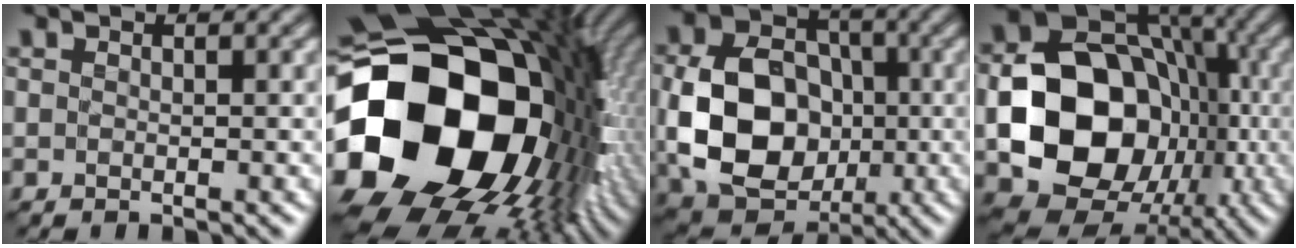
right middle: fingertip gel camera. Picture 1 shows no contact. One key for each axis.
{"total": 21.8, "fx": -2.6, "fy": 16.5, "fz": 14.0, "tx": -0.325, "ty": -0.042, "tz": -0.023}
{"total": 10.8, "fx": -1.4, "fy": 8.3, "fz": 6.8, "tx": -0.139, "ty": -0.003, "tz": -0.022}
{"total": 14.3, "fx": -3.0, "fy": 11.0, "fz": 8.6, "tx": -0.130, "ty": -0.008, "tz": -0.060}